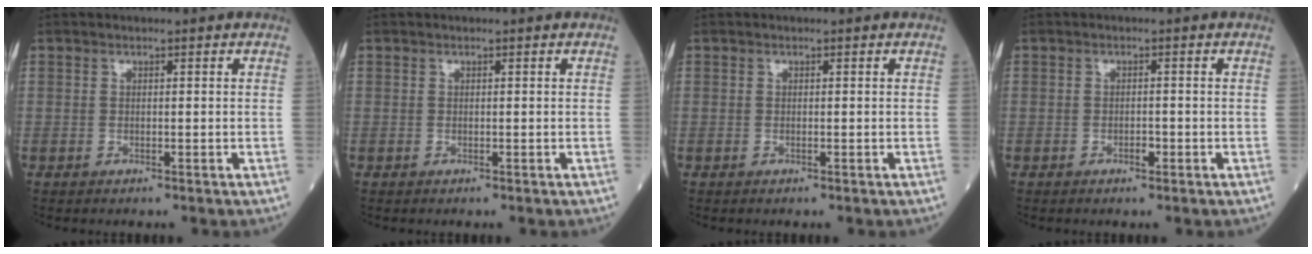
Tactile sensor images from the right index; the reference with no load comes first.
{"total": 0.0}
{"total": 0.0}
{"total": 1.1, "force": [-0.7, 0.5, 0.8], "torque": [-0.014, 0.002, -0.011]}